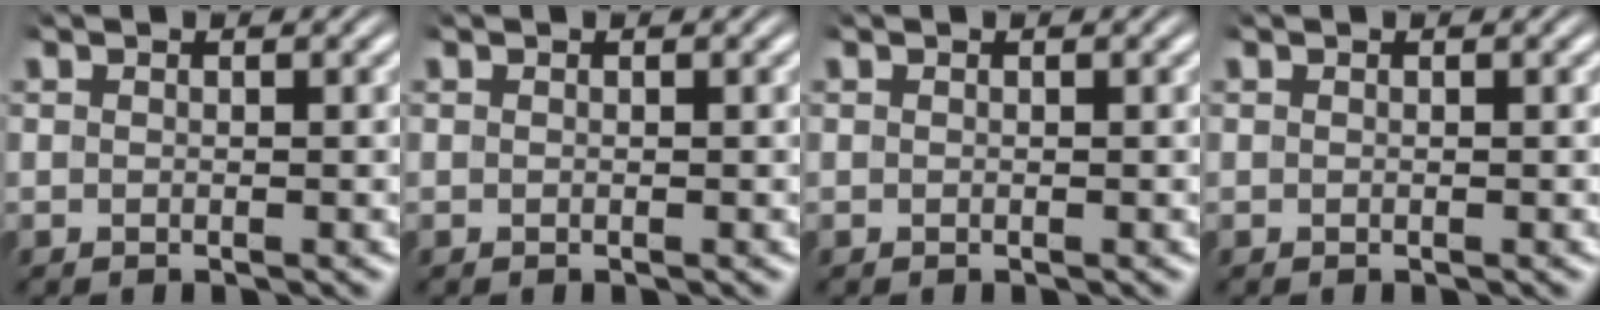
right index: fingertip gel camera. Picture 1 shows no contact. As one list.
[{"total": 0.0}, {"total": 0.0}, {"total": 0.0}]